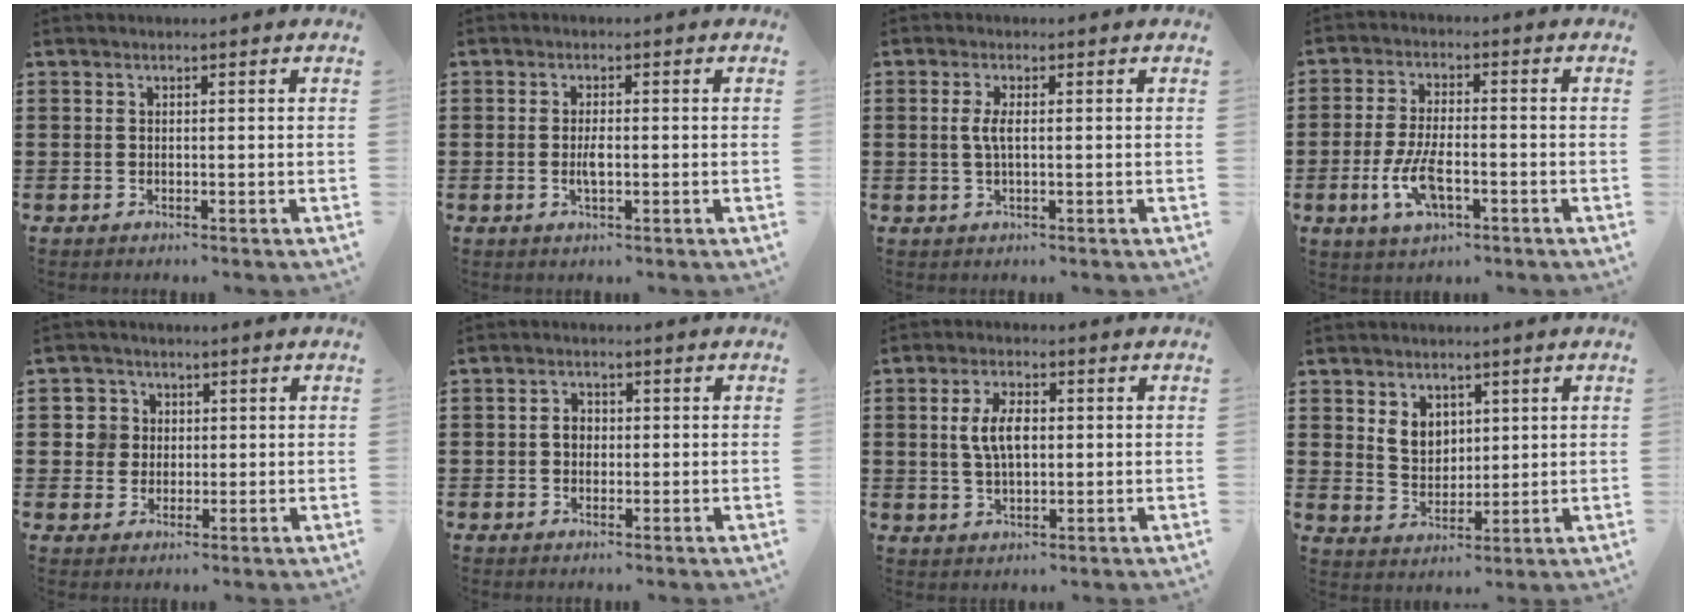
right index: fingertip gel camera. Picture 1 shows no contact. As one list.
[{"total": 2.5, "force": [-0.3, 0.9, 2.3], "torque": [-0.051, -0.002, -0.009]}, {"total": 2.6, "force": [0.0, 0.7, 2.5], "torque": [-0.062, -0.006, -0.006]}, {"total": 7.3, "force": [-2.5, 3.2, 6.1], "torque": [-0.140, -0.008, -0.050]}, {"total": 4.3, "force": [0.8, 4.2, 0.7], "torque": [-0.034, 0.015, 0.013]}, {"total": 2.0, "force": [-0.1, 1.5, 1.3], "torque": [-0.027, 0.007, -0.003]}, {"total": 5.6, "force": [0.6, 2.6, 5.0], "torque": [-0.107, 0.008, 0.006]}, {"total": 4.6, "force": [2.2, 3.6, 1.6], "torque": [-0.039, 0.010, 0.040]}]